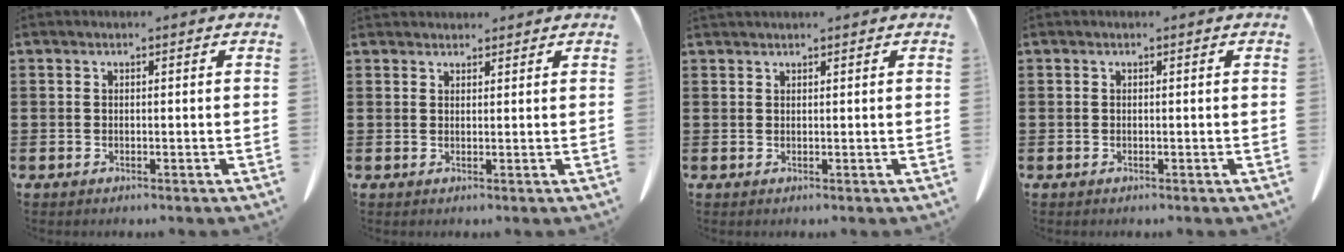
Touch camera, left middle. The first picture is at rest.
{"total": 1.7, "force": [1.6, 0.5, 0.1], "torque": [-0.007, 0.001, 0.032]}
{"total": 0.9, "force": [0.9, 0.0, 0.1], "torque": [-0.005, -0.003, 0.018]}
{"total": 0.0}